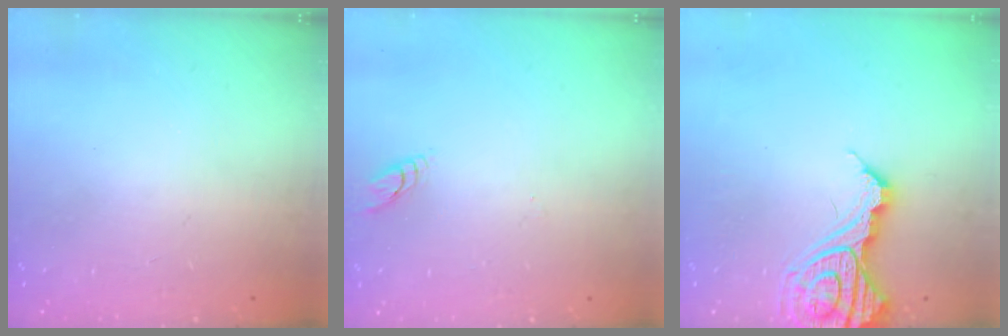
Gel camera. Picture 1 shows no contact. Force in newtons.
{"total": 2.8, "press": 2.8, "slide": 0.2}
{"total": 13.6, "press": 13.5, "slide": 1.4}